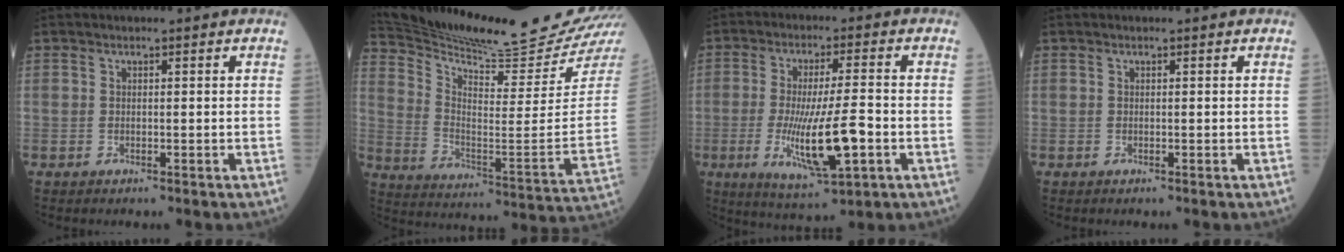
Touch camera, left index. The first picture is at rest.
{"total": 23.2, "force": [21.8, -1.4, 7.9], "torque": [-0.154, -0.111, 0.320]}
{"total": 11.7, "force": [-3.1, 1.5, 11.2], "torque": [-0.209, -0.021, -0.047]}
{"total": 0.0}